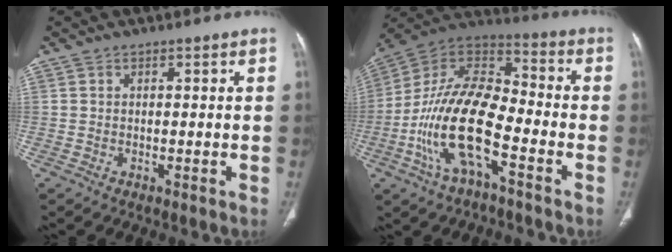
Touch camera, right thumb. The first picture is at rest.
{"total": 19.1, "force": [-6.7, 8.2, 15.8], "torque": [-0.293, 0.059, -0.127]}